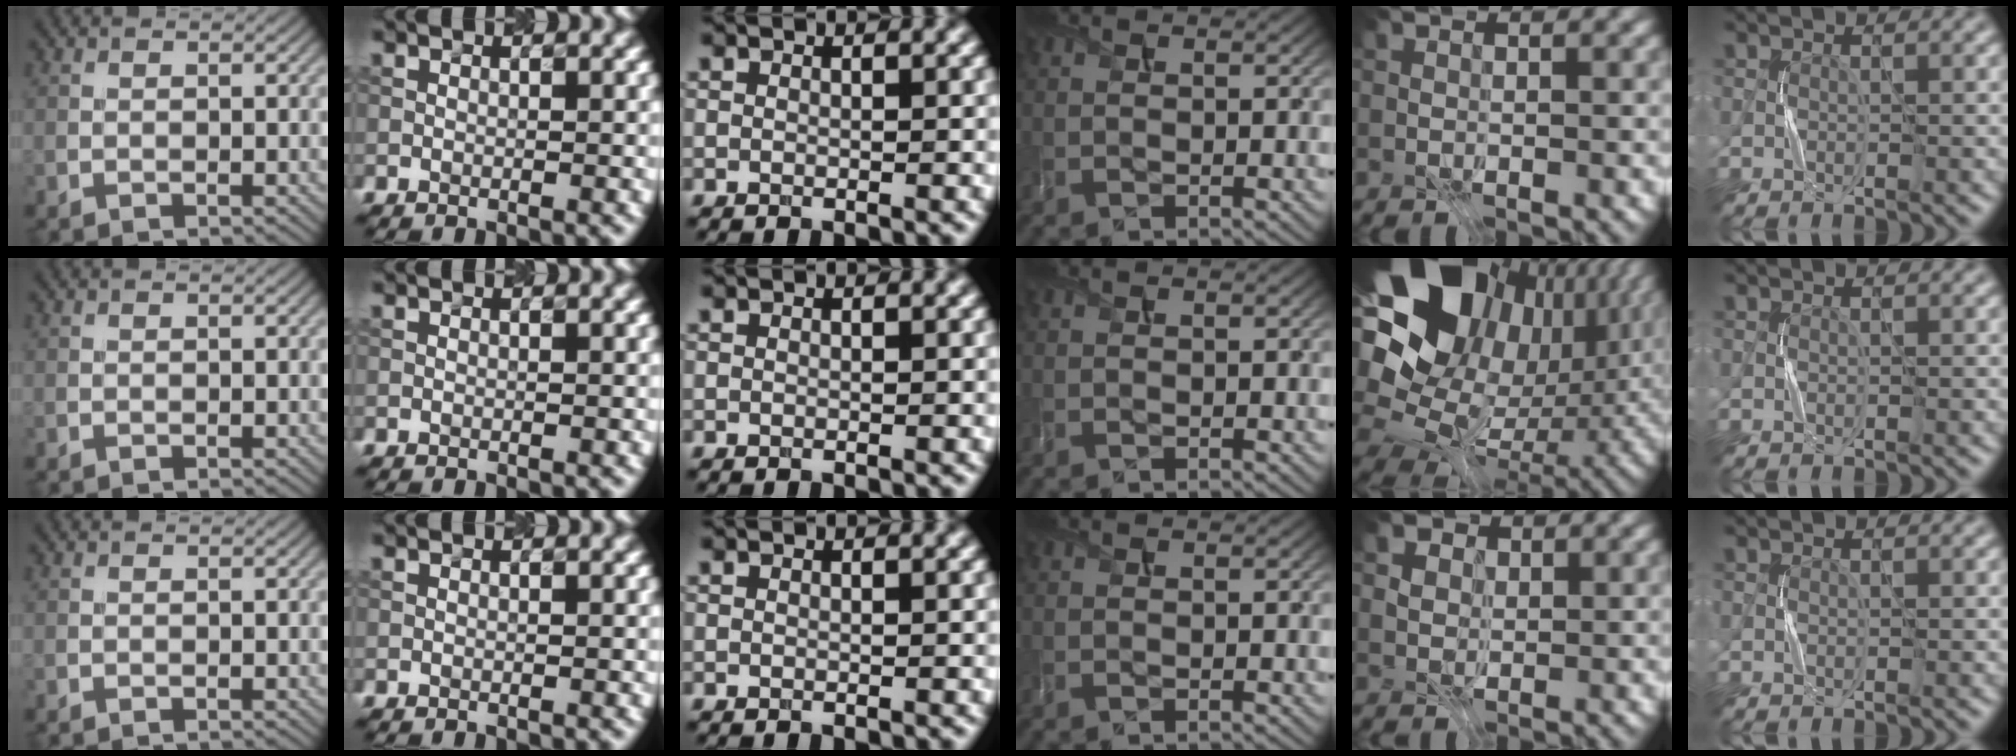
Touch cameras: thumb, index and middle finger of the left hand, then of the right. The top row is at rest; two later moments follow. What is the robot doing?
{"motion": "press", "object": "joystick"}